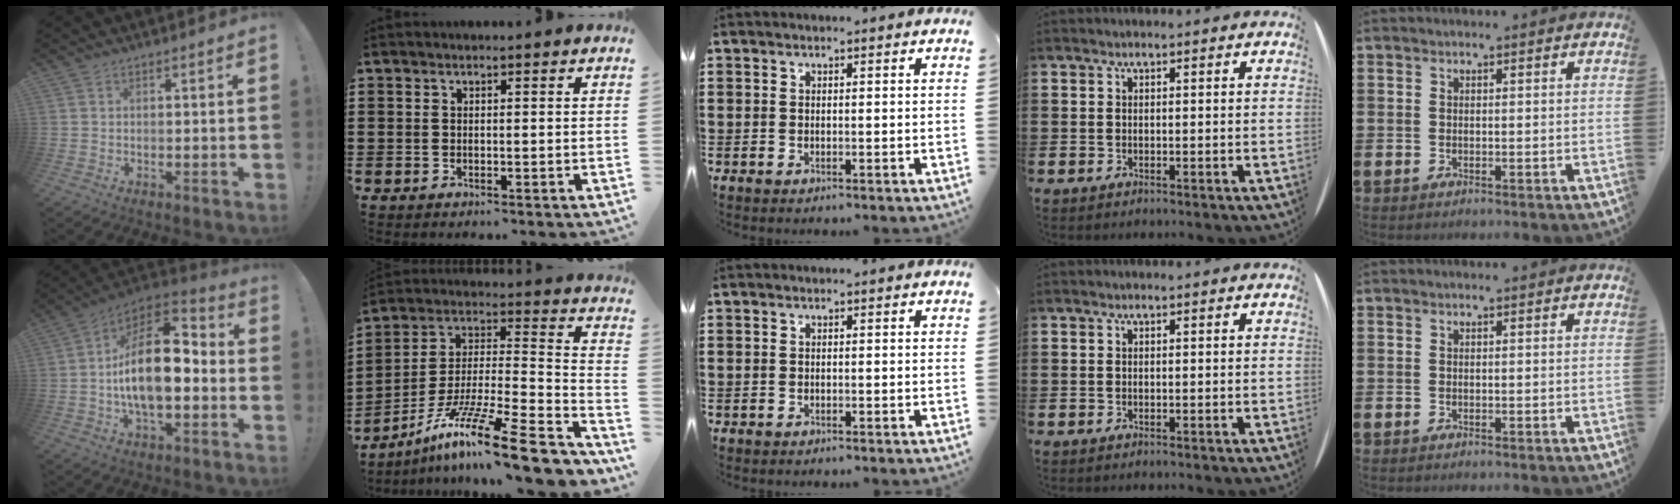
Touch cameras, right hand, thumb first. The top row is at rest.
{"thumb": {"total": 19.2, "force": [-1.3, 9.7, 16.6], "torque": [-0.289, 0.007, -0.024]}, "index": {"total": 16.4, "force": [-11.3, 1.9, 11.8], "torque": [-0.194, 0.017, -0.199]}}